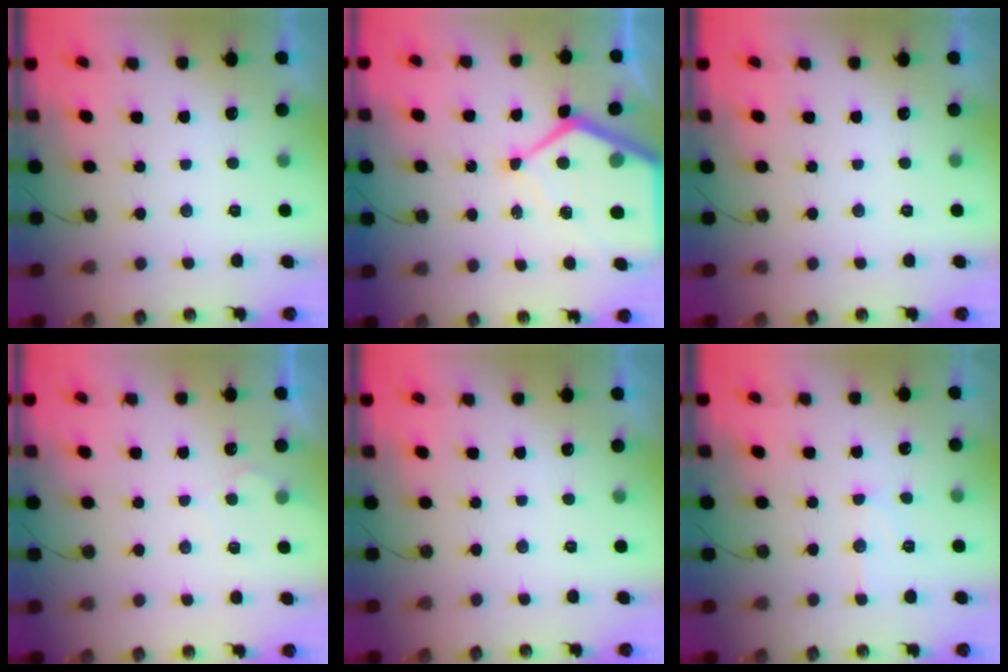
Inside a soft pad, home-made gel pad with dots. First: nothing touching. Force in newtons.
{"total": 13.0, "press": 12.9, "slide": 1.3}
{"total": 0.0}
{"total": 3.6, "press": 3.6, "slide": 0.5}
{"total": 0.0}
{"total": 8.4, "press": 8.3, "slide": 0.6}